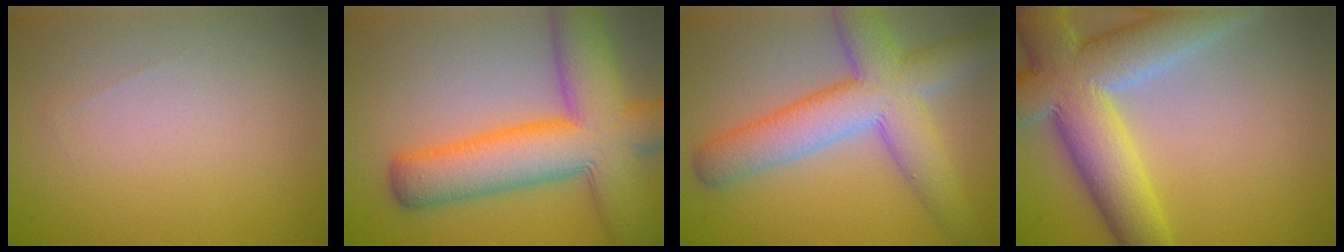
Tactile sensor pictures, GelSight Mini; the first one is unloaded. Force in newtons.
{"total": 11.9, "press": 11.9, "slide": 0.5}
{"total": 8.7, "press": 8.7, "slide": 0.3}
{"total": 11.6, "press": 11.5, "slide": 1.3}